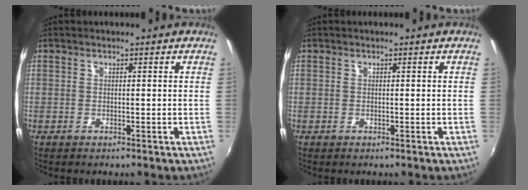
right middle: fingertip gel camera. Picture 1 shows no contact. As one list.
[{"total": 0.0}]